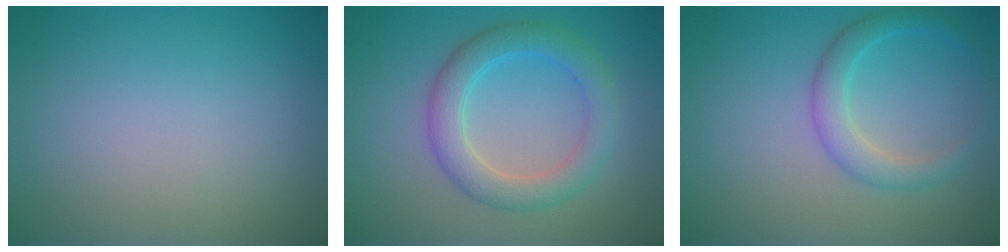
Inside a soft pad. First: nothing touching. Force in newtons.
{"total": 4.1, "press": 4.1, "slide": 0.0}
{"total": 2.6, "press": 2.6, "slide": 0.1}